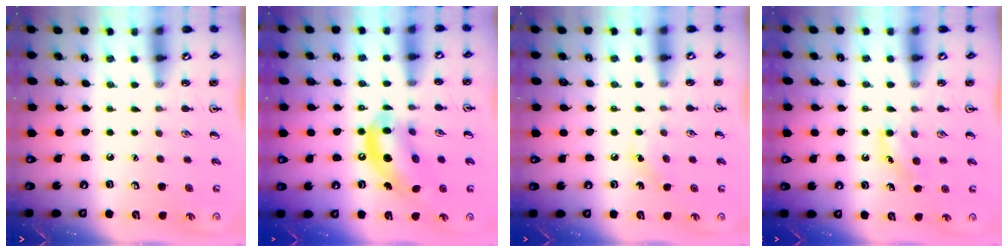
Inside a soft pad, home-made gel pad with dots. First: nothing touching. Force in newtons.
{"total": 13.4, "press": 12.7, "slide": 4.0}
{"total": 5.4, "press": 5.2, "slide": 1.5}
{"total": 4.3, "press": 4.1, "slide": 1.3}